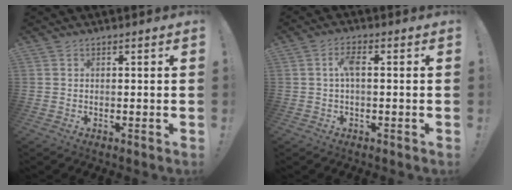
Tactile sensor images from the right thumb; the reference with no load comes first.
{"total": 4.4, "force": [0.3, 1.5, 4.1], "torque": [-0.081, 0.011, 0.003]}